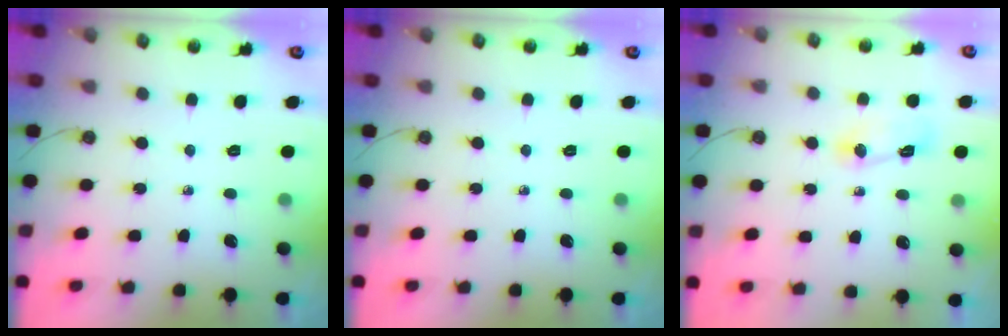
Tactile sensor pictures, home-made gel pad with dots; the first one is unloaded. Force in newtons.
{"total": 0.0}
{"total": 5.5, "press": 5.4, "slide": 0.7}